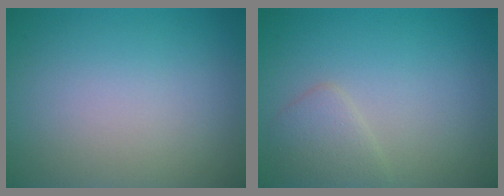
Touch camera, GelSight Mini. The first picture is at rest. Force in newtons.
{"total": 2.0, "press": 2.0, "slide": 0.0}